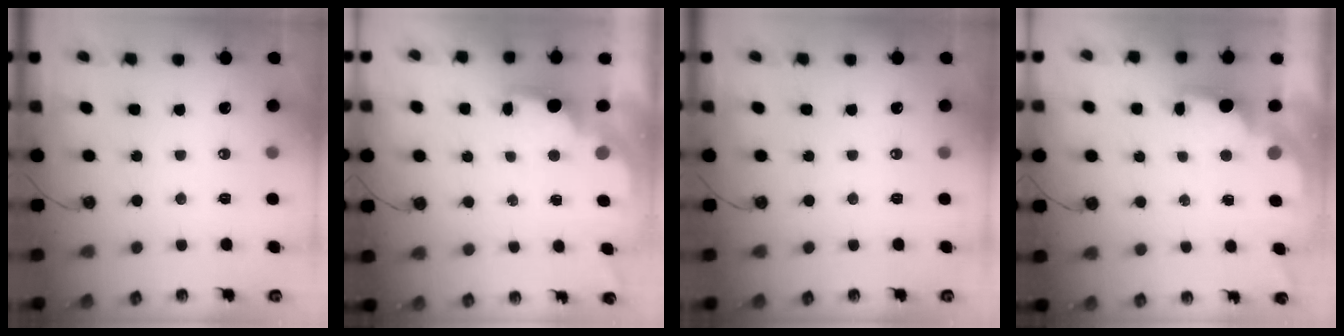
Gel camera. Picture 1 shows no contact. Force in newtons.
{"total": 2.0, "press": 1.9, "slide": 0.8}
{"total": 0.0}
{"total": 2.0, "press": 1.9, "slide": 0.8}